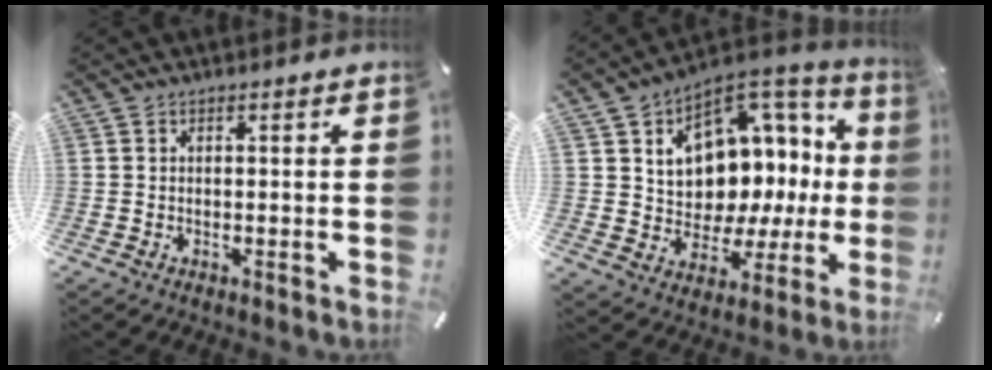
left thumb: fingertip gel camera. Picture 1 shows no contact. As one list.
[{"total": 12.2, "force": [4.5, 9.6, 6.0], "torque": [-0.078, -0.066, 0.086]}]